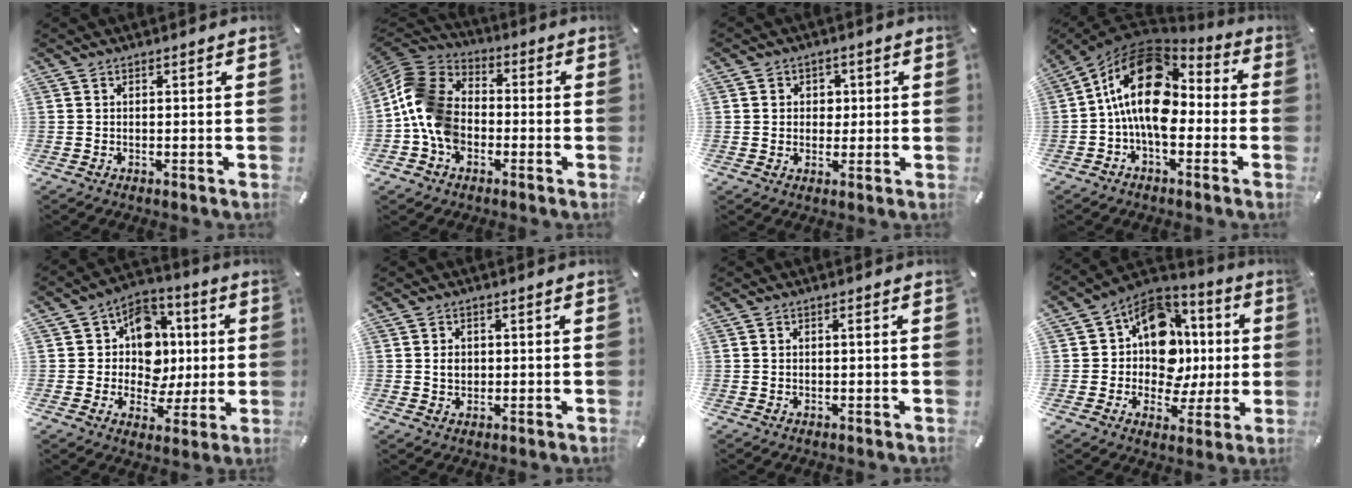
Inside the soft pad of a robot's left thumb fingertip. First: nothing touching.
{"total": 13.7, "force": [-3.9, 10.6, 7.8], "torque": [-0.184, 0.028, -0.073]}
{"total": 4.4, "force": [0.5, 4.3, 1.1], "torque": [-0.010, 0.003, 0.003]}
{"total": 18.0, "force": [0.4, 11.0, 14.3], "torque": [-0.274, 0.003, 0.001]}
{"total": 13.0, "force": [0.5, 11.4, 6.2], "torque": [-0.092, 0.005, 0.019]}
{"total": 3.2, "force": [0.2, 2.7, 1.7], "torque": [-0.027, 0.003, 0.000]}
{"total": 1.1, "force": [0.2, 0.6, 0.9], "torque": [-0.019, 0.004, 0.001]}
{"total": 15.6, "force": [1.4, 12.8, 8.9], "torque": [-0.135, -0.009, 0.035]}